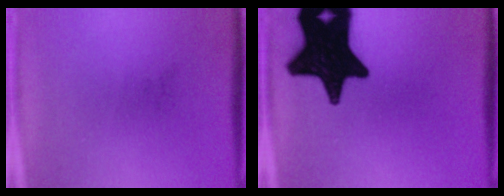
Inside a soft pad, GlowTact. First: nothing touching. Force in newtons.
{"total": 19.4}